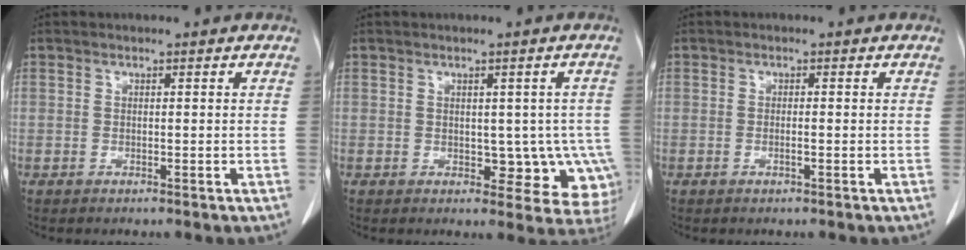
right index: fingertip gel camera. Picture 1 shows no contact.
{"total": 7.5, "force": [-1.5, 4.8, 5.6], "torque": [-0.035, 0.012, -0.010]}
{"total": 0.8, "force": [-0.4, -0.1, 0.8], "torque": [-0.017, 0.000, -0.005]}